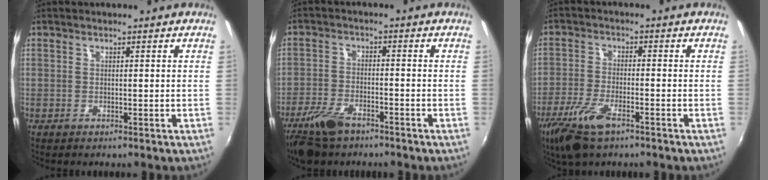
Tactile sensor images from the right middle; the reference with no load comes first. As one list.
[{"total": 7.8, "force": [-5.8, 3.1, 4.1], "torque": [-0.107, -0.010, -0.113]}, {"total": 9.5, "force": [-6.0, 3.3, 6.6], "torque": [-0.154, -0.023, -0.117]}]